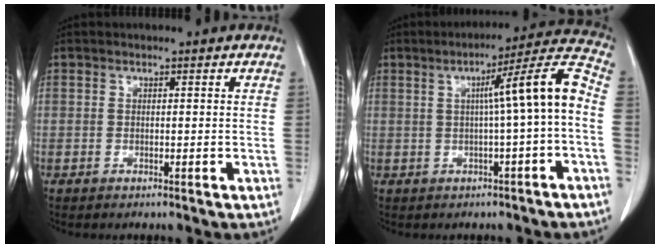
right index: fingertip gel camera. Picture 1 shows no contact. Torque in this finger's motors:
{"motor_torque": [1.05, -0.15, 0.56, 0.13]}